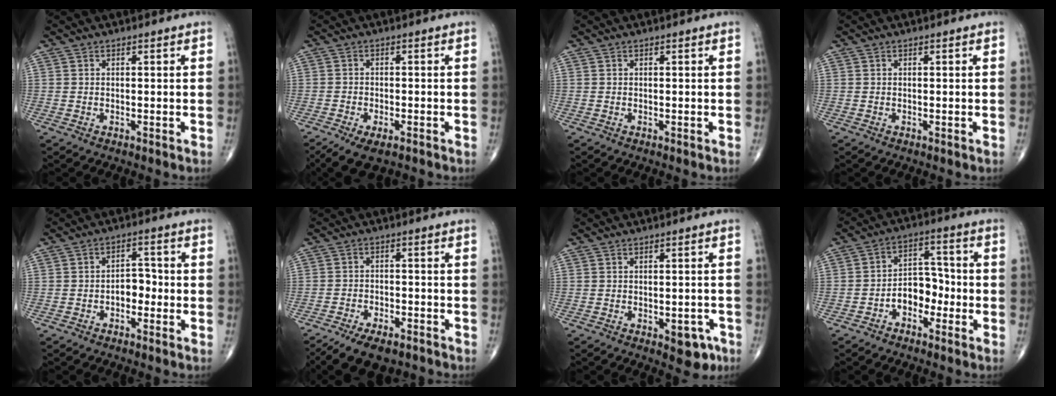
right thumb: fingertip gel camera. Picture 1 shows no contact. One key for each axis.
{"total": 6.5, "fx": -4.2, "fy": 2.8, "fz": 4.1, "tx": -0.071, "ty": 0.001, "tz": -0.070}
{"total": 0.0}
{"total": 0.0}
{"total": 3.9, "fx": -1.4, "fy": 2.6, "fz": 2.6, "tx": -0.020, "ty": 0.022, "tz": -0.030}
{"total": 10.3, "fx": -7.7, "fy": 4.4, "fz": 5.2, "tx": -0.070, "ty": 0.029, "tz": -0.126}
{"total": 5.0, "fx": -2.4, "fy": 2.6, "fz": 3.5, "tx": -0.021, "ty": 0.012, "tz": -0.024}
{"total": 7.3, "fx": -2.9, "fy": 5.0, "fz": 4.5, "tx": -0.043, "ty": 0.043, "tz": -0.059}